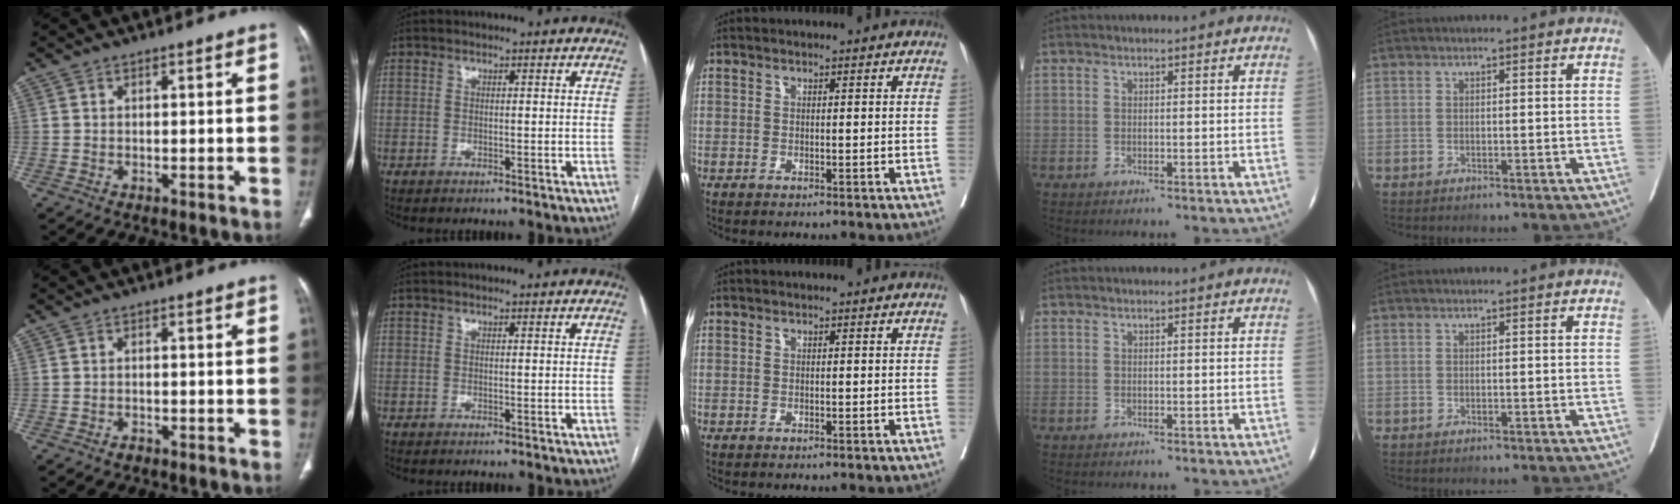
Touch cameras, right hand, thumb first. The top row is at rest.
{"thumb": {"total": 1.0, "force": [-0.7, 0.5, 0.3], "torque": [-0.006, 0.003, -0.014]}}